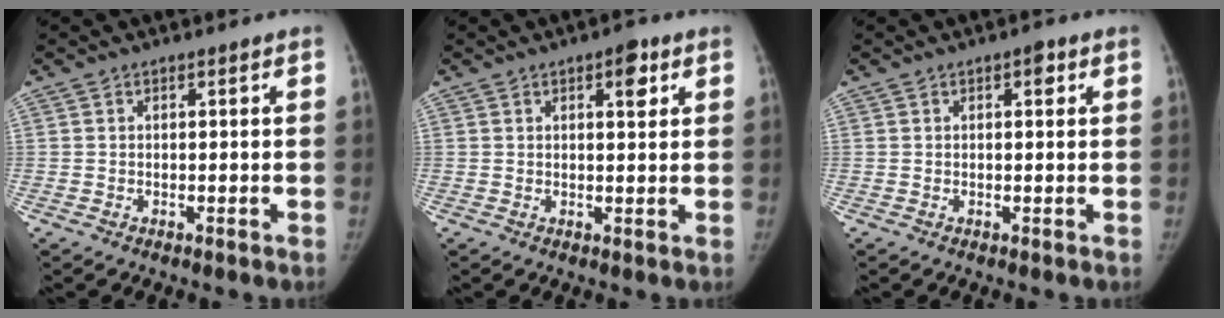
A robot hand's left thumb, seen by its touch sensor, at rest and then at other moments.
{"total": 3.8, "force": [1.8, 1.6, 2.9], "torque": [-0.026, -0.005, 0.022]}
{"total": 1.8, "force": [0.8, 0.9, 1.4], "torque": [-0.012, 0.002, 0.008]}